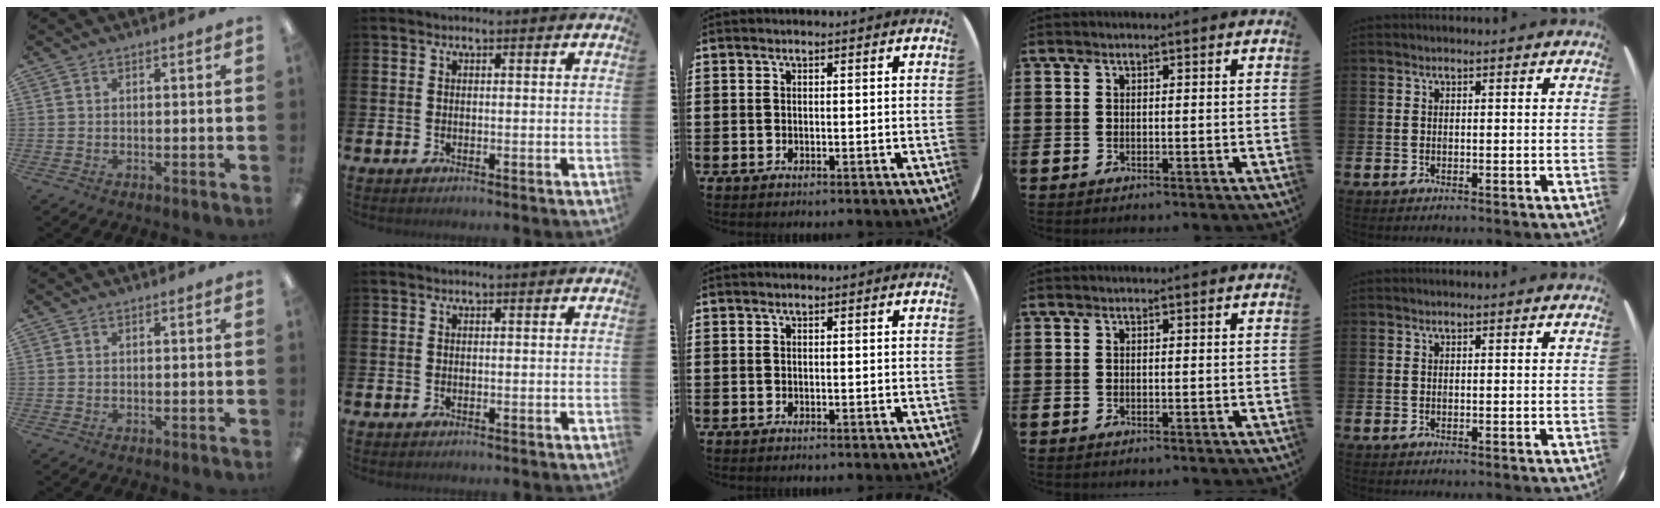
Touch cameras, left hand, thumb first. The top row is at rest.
{}